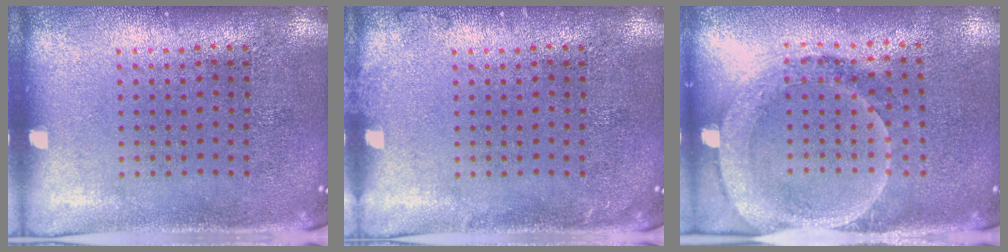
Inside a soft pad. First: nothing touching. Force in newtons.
{"total": 0.8, "press": 0.7, "slide": 0.2}
{"total": 1.9, "press": 1.7, "slide": 0.9}